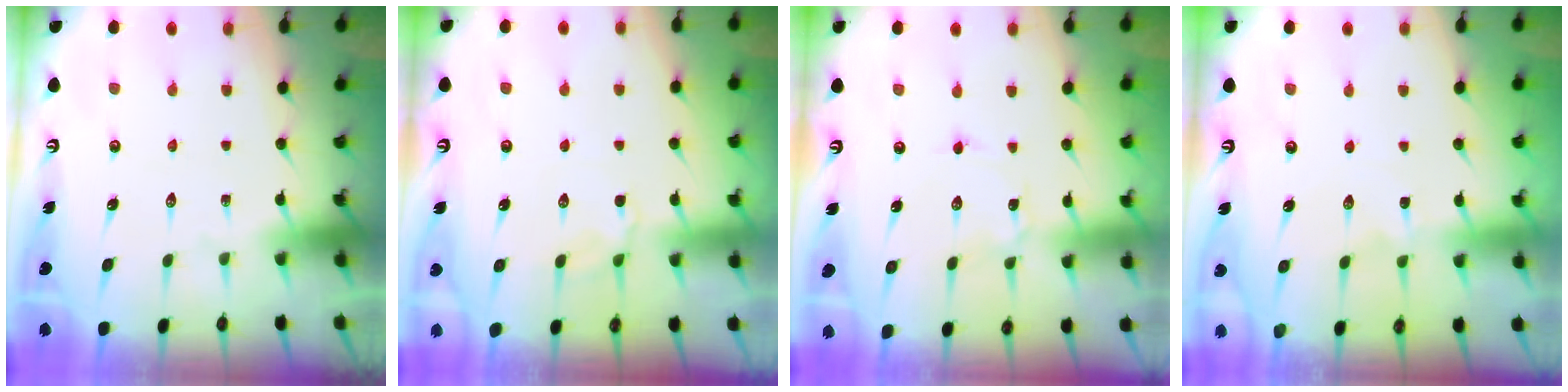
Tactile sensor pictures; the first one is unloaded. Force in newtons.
{"total": 2.8, "press": 2.6, "slide": 1.1}
{"total": 1.6, "press": 1.6, "slide": 0.1}
{"total": 0.7, "press": 0.7, "slide": 0.1}